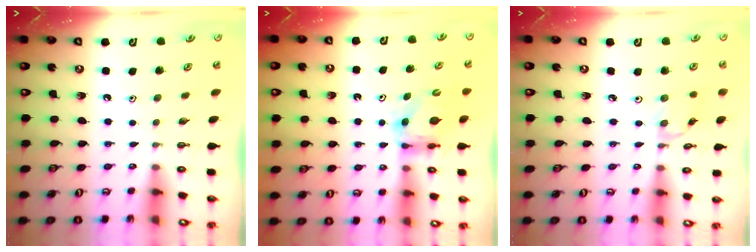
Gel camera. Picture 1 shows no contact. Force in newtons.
{"total": 6.3, "press": 6.3, "slide": 0.7}
{"total": 3.7, "press": 3.7, "slide": 0.3}